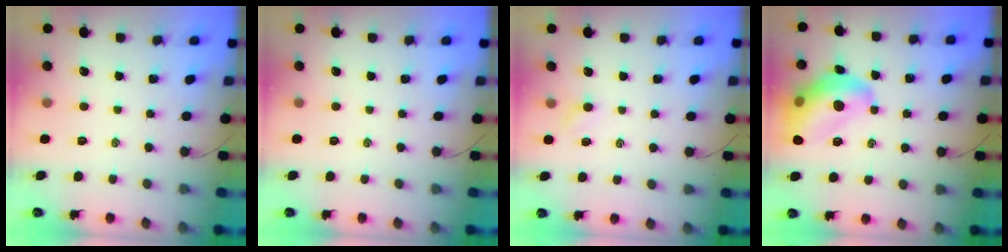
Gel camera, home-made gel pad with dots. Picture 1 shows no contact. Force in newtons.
{"total": 0.0}
{"total": 2.4, "press": 2.3, "slide": 0.7}
{"total": 16.4, "press": 16.3, "slide": 1.8}